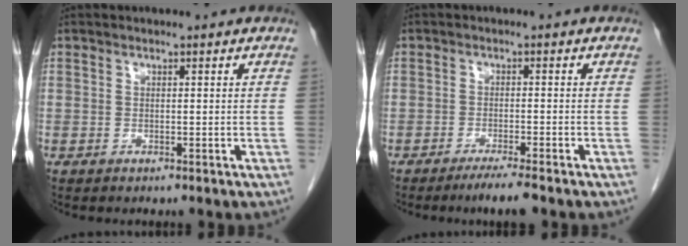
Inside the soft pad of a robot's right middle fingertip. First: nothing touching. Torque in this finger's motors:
{"motor_torque": [0.43, -0.09, -0.03, -0.01]}